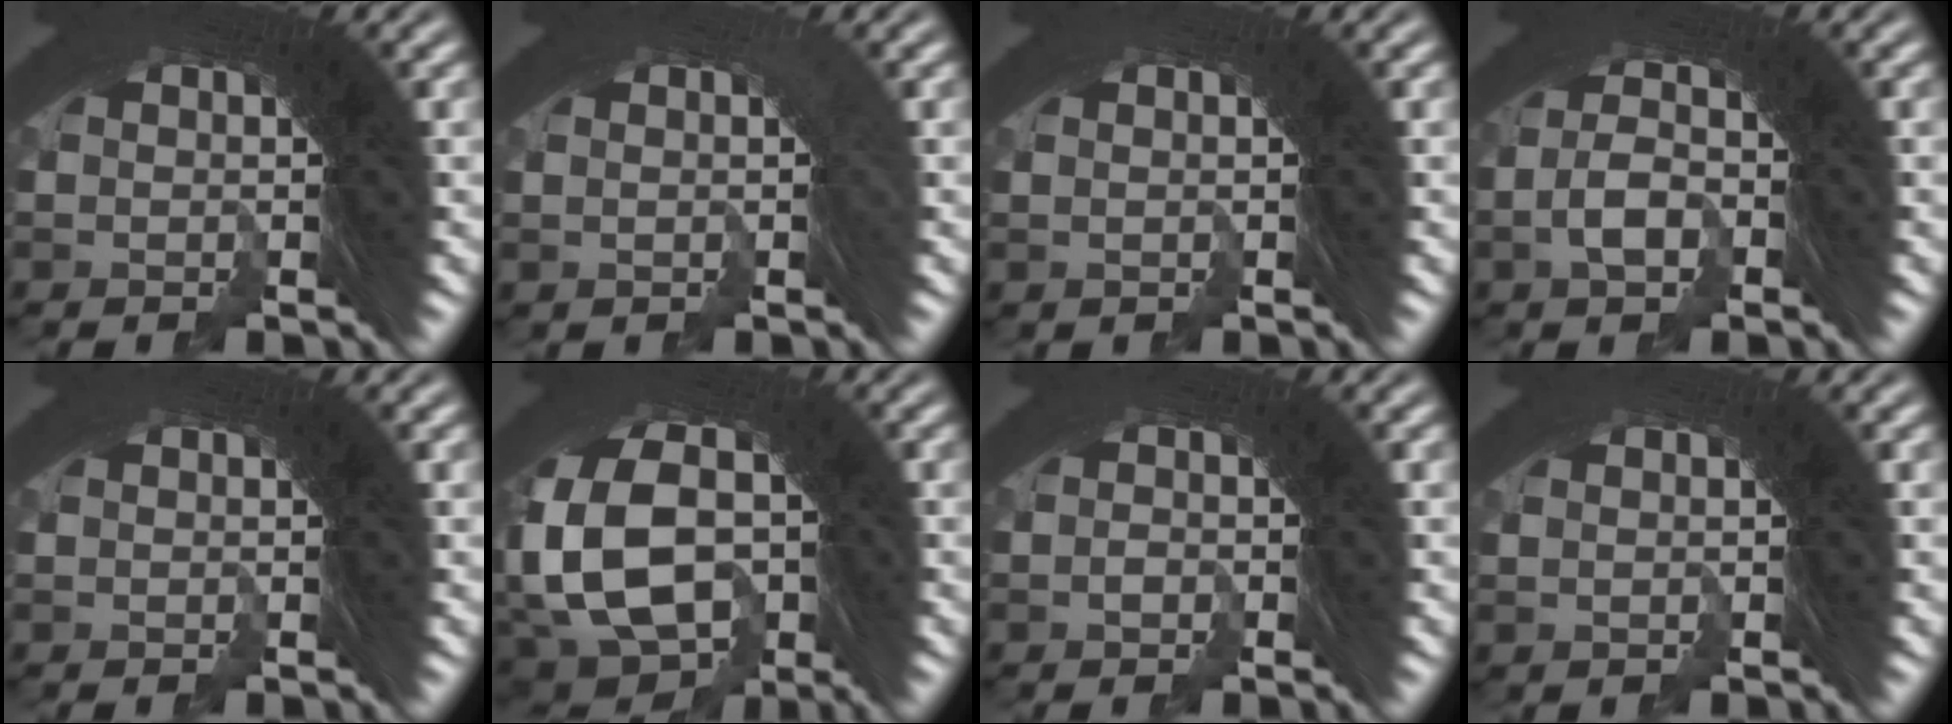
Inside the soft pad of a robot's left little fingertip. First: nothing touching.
{"total": 1.0, "force": [-0.7, -0.1, -0.7], "torque": [0.004, -0.002, -0.005]}
{"total": 0.7, "force": [-0.4, 0.0, -0.5], "torque": [0.004, -0.003, -0.004]}
{"total": 3.5, "force": [-1.5, 2.9, 1.5], "torque": [-0.009, 0.011, -0.036]}
{"total": 0.0}
{"total": 14.5, "force": [-3.0, 11.6, 8.2], "torque": [-0.177, -0.031, -0.049]}
{"total": 1.6, "force": [-1.3, 0.3, -0.9], "torque": [0.017, -0.006, -0.018]}
{"total": 0.0}